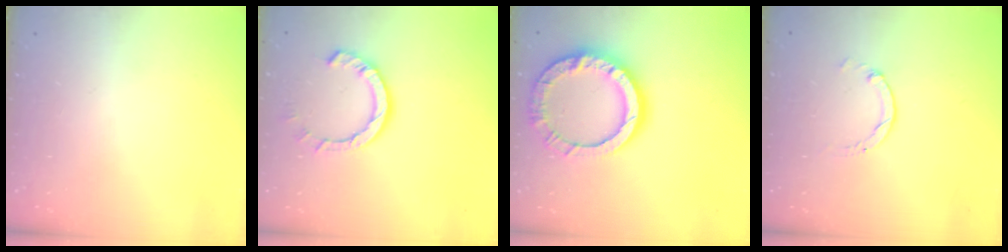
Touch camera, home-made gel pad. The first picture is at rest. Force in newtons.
{"total": 9.0, "press": 8.9, "slide": 1.2}
{"total": 16.2, "press": 16.2, "slide": 1.4}
{"total": 0.7, "press": 0.7, "slide": 0.2}